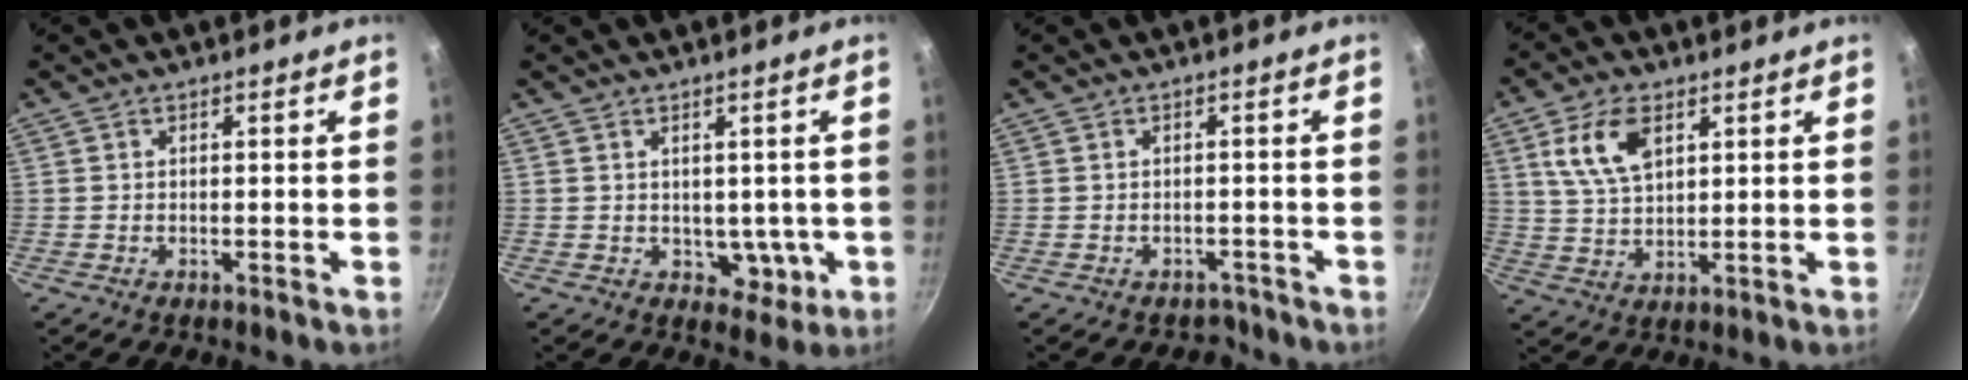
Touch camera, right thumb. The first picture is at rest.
{"total": 4.8, "force": [0.1, 3.7, 3.1], "torque": [-0.017, 0.002, 0.014]}
{"total": 2.1, "force": [-1.7, 1.3, -0.3], "torque": [0.027, 0.032, -0.012]}
{"total": 9.4, "force": [3.8, 5.2, 6.9], "torque": [-0.125, -0.009, 0.076]}